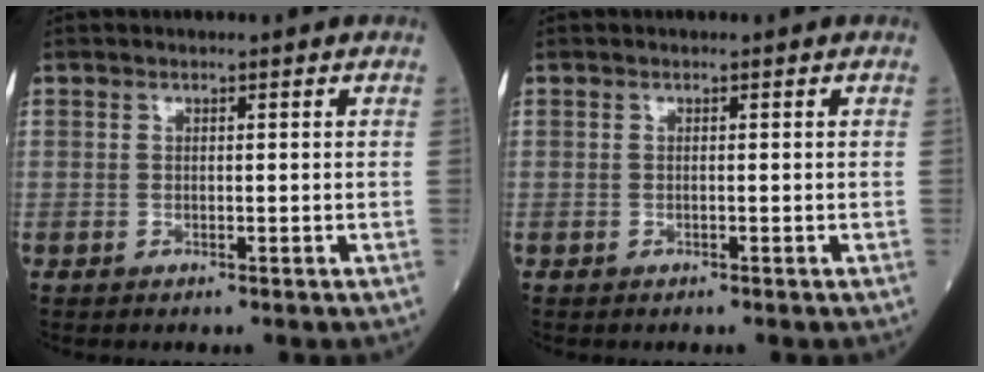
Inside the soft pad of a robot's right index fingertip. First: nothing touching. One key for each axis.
{"total": 0.0}